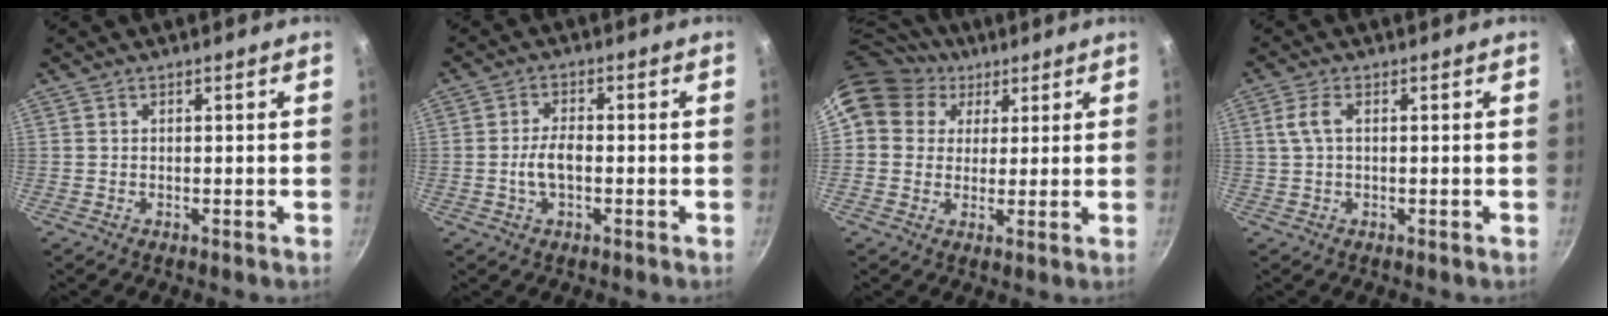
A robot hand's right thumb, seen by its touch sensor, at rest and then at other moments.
{"total": 4.6, "force": [-0.9, 2.2, 3.9], "torque": [-0.069, 0.016, -0.018]}
{"total": 14.0, "force": [6.1, 11.6, 5.1], "torque": [-0.086, 0.014, 0.099]}
{"total": 3.3, "force": [0.5, 1.2, 3.1], "torque": [-0.076, 0.008, 0.009]}